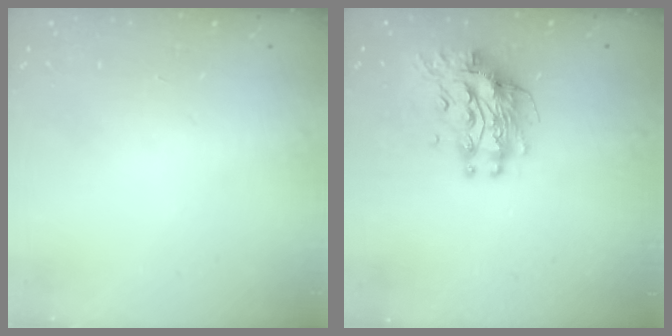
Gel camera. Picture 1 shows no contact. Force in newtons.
{"total": 11.5, "press": 11.5, "slide": 1.0}